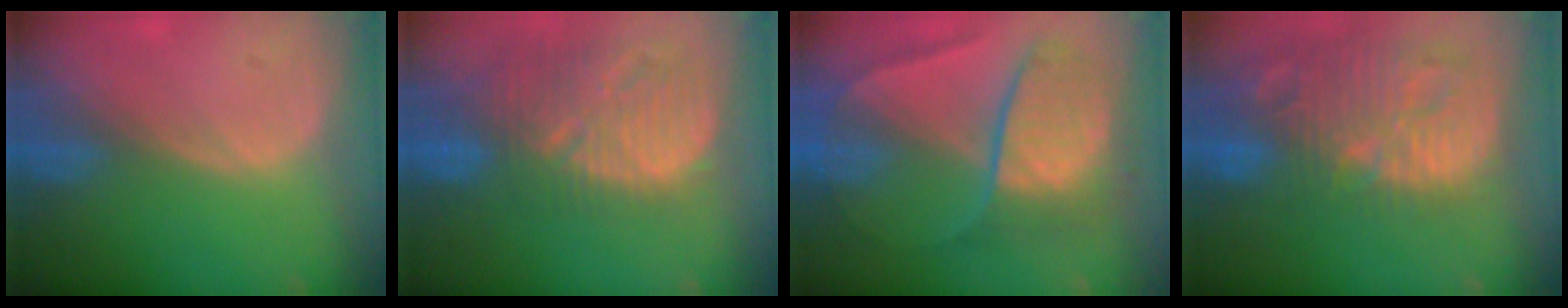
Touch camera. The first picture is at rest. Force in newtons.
{"total": 13.0, "press": 11.4, "slide": 6.2}
{"total": 10.2, "press": 10.1, "slide": 1.1}
{"total": 14.5, "press": 12.5, "slide": 7.3}